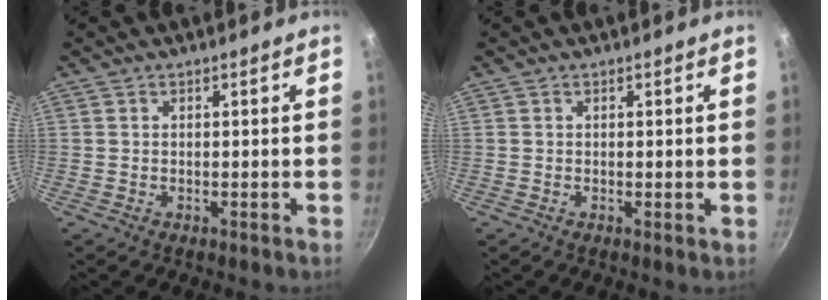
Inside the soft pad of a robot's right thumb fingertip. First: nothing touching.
{"total": 0.0}